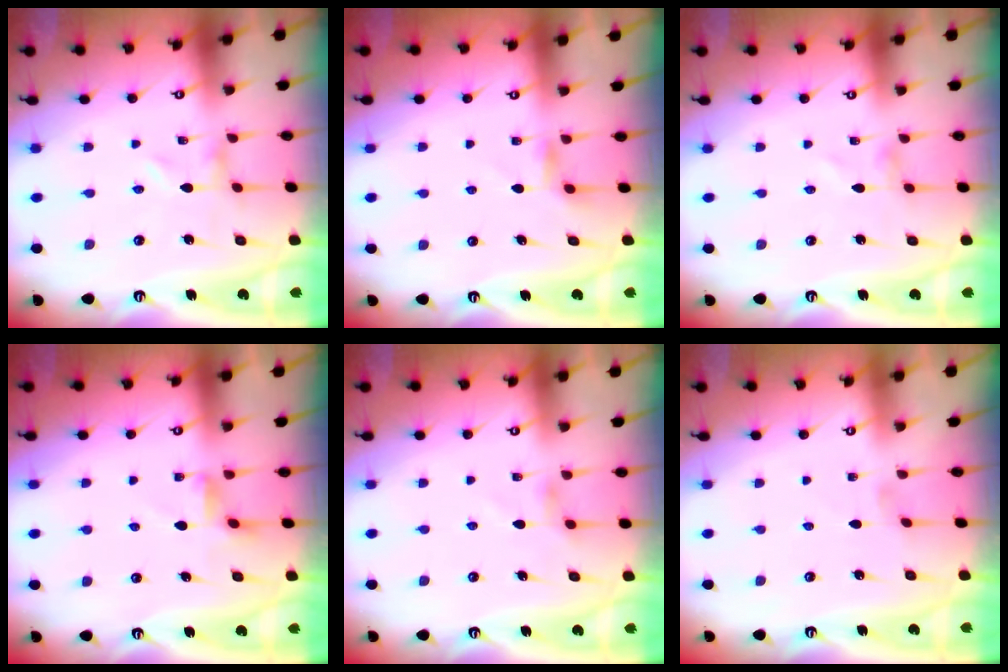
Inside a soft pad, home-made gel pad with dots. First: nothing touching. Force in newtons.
{"total": 4.1, "press": 4.1, "slide": 0.6}
{"total": 0.0}
{"total": 3.0, "press": 2.9, "slide": 0.5}
{"total": 2.7, "press": 2.7, "slide": 0.4}
{"total": 0.0}